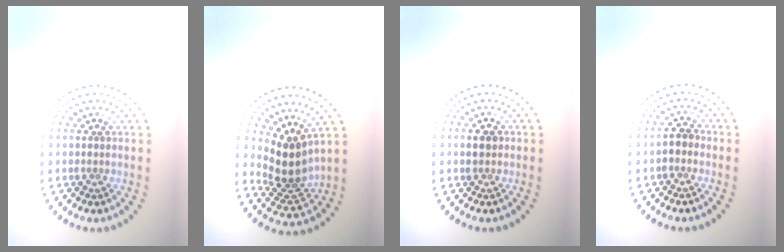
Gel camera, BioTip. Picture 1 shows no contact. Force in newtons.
{"total": 3.7, "press": 2.8, "slide": 2.4}
{"total": 1.2, "press": 1.2, "slide": 0.1}
{"total": 1.6, "press": 1.4, "slide": 0.7}